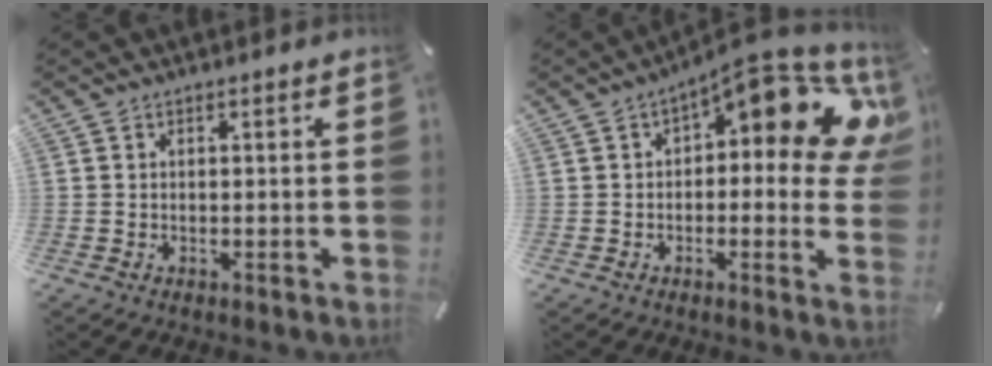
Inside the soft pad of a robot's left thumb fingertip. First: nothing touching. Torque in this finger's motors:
{"motor_torque": [2.43, 2.58, 0.92, 0.48, 0.15]}